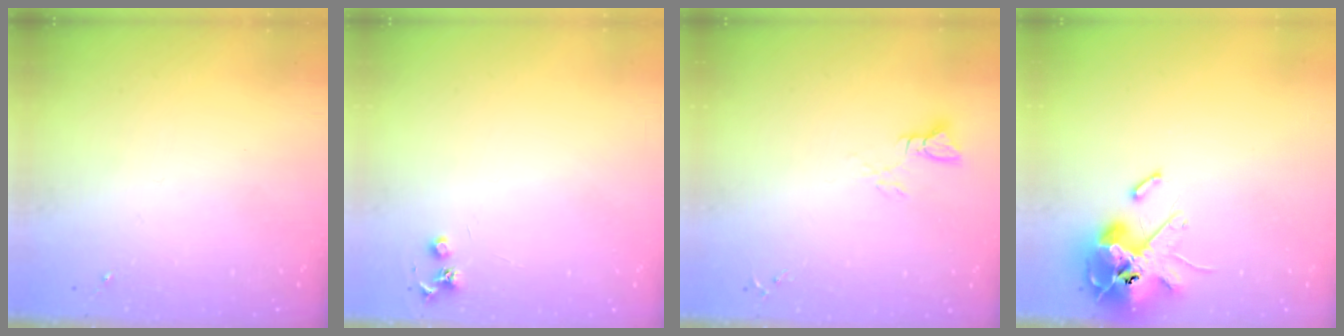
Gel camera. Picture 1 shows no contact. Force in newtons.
{"total": 4.1, "press": 4.1, "slide": 0.5}
{"total": 2.8, "press": 2.8, "slide": 0.2}
{"total": 14.3, "press": 14.0, "slide": 2.5}